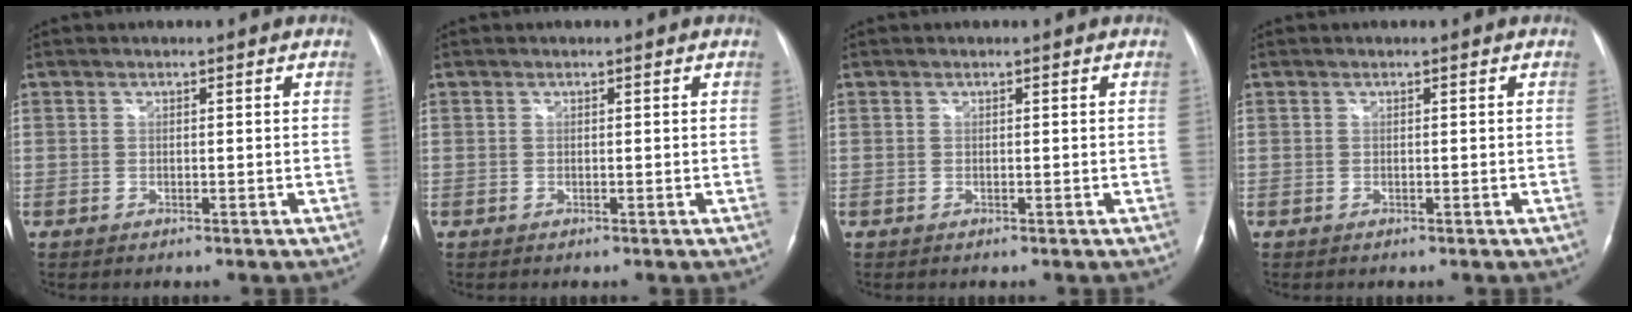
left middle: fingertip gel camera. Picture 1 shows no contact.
{"total": 0.0}
{"total": 0.0}
{"total": 0.0}